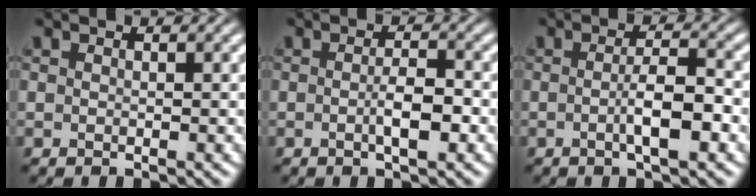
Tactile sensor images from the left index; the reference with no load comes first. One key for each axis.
{"total": 2.8, "fx": -0.6, "fy": 0.7, "fz": 2.6, "tx": -0.045, "ty": 0.000, "tz": -0.011}
{"total": 3.8, "fx": -0.8, "fy": 0.7, "fz": 3.7, "tx": -0.062, "ty": 0.002, "tz": -0.015}